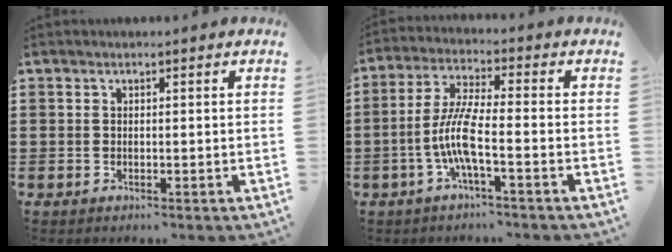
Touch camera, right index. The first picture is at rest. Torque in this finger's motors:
{"motor_torque": [2.14, 0.00, 0.83, 0.21]}